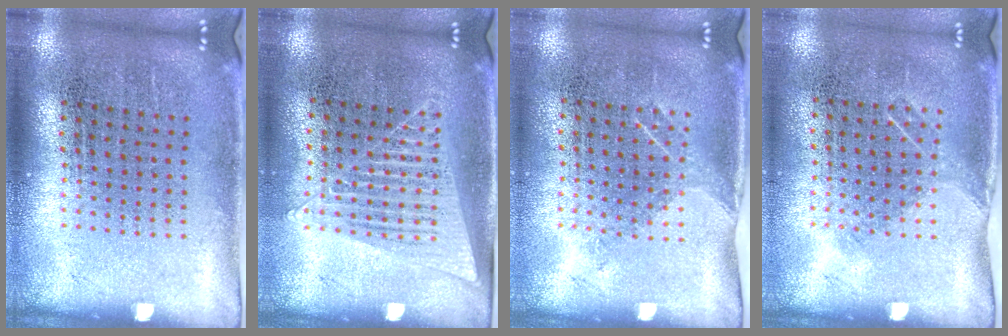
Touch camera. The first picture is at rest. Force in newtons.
{"total": 1.2, "press": 1.2, "slide": 0.4}
{"total": 1.1, "press": 1.0, "slide": 0.6}
{"total": 1.1, "press": 0.8, "slide": 0.7}